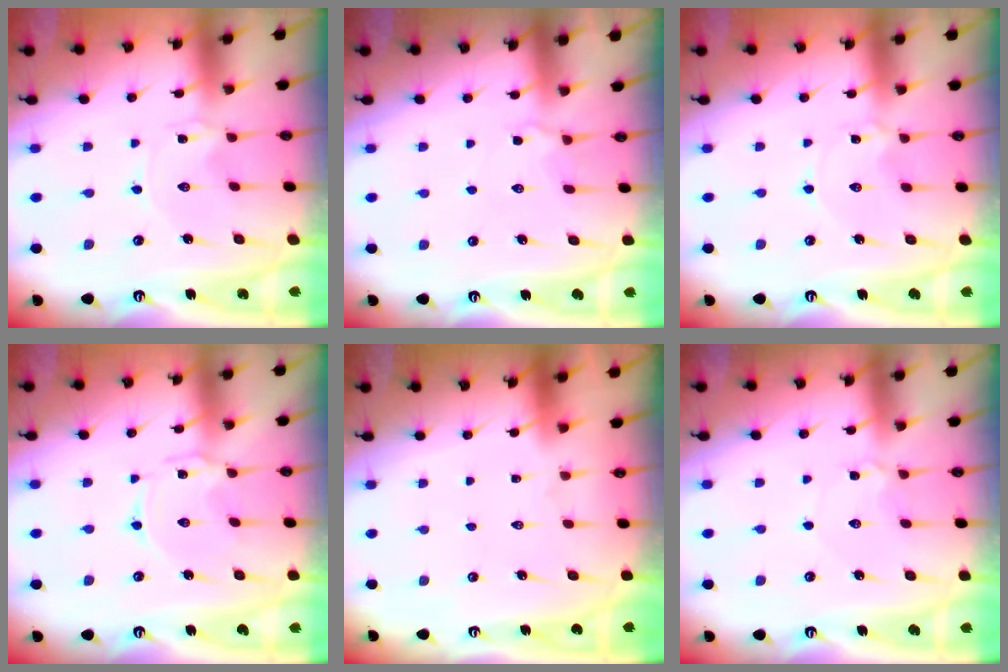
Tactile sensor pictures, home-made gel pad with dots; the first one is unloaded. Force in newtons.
{"total": 4.0, "press": 3.8, "slide": 1.2}
{"total": 1.9, "press": 1.9, "slide": 0.2}
{"total": 1.2, "press": 1.1, "slide": 0.4}
{"total": 1.6, "press": 1.6, "slide": 0.1}
{"total": 3.3, "press": 3.3, "slide": 0.4}